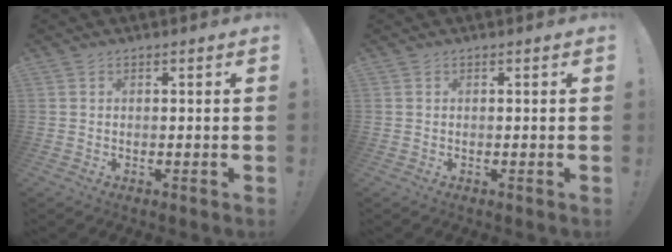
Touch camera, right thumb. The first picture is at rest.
{"total": 0.0}